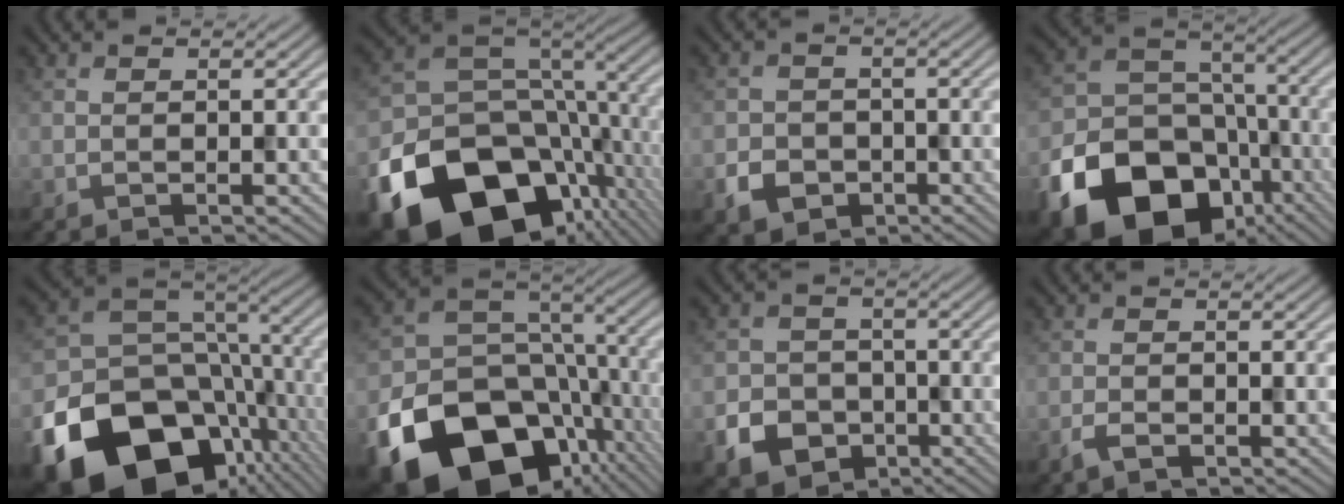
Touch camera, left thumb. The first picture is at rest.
{"total": 21.0, "force": [-9.2, 14.7, 11.8], "torque": [-0.262, -0.039, -0.132]}
{"total": 4.1, "force": [-1.8, 3.4, 1.5], "torque": [-0.030, -0.009, -0.037]}
{"total": 21.8, "force": [-11.5, 16.2, 9.2], "torque": [-0.191, -0.074, -0.192]}
{"total": 22.4, "force": [-10.3, 16.4, 11.2], "torque": [-0.236, -0.047, -0.153]}
{"total": 22.5, "force": [-10.6, 16.5, 11.1], "torque": [-0.230, -0.056, -0.154]}
{"total": 6.7, "force": [-3.1, 5.4, 2.4], "torque": [-0.047, -0.013, -0.065]}
{"total": 1.9, "force": [-1.2, 0.9, 1.2], "torque": [-0.027, -0.002, -0.026]}